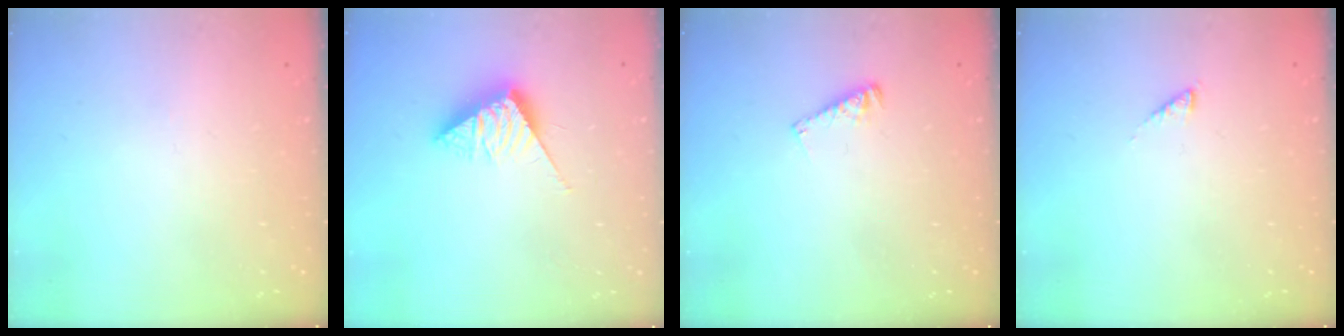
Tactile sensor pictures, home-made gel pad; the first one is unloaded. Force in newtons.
{"total": 8.2, "press": 8.2, "slide": 0.4}
{"total": 3.4, "press": 3.3, "slide": 0.5}
{"total": 1.1, "press": 1.0, "slide": 0.3}